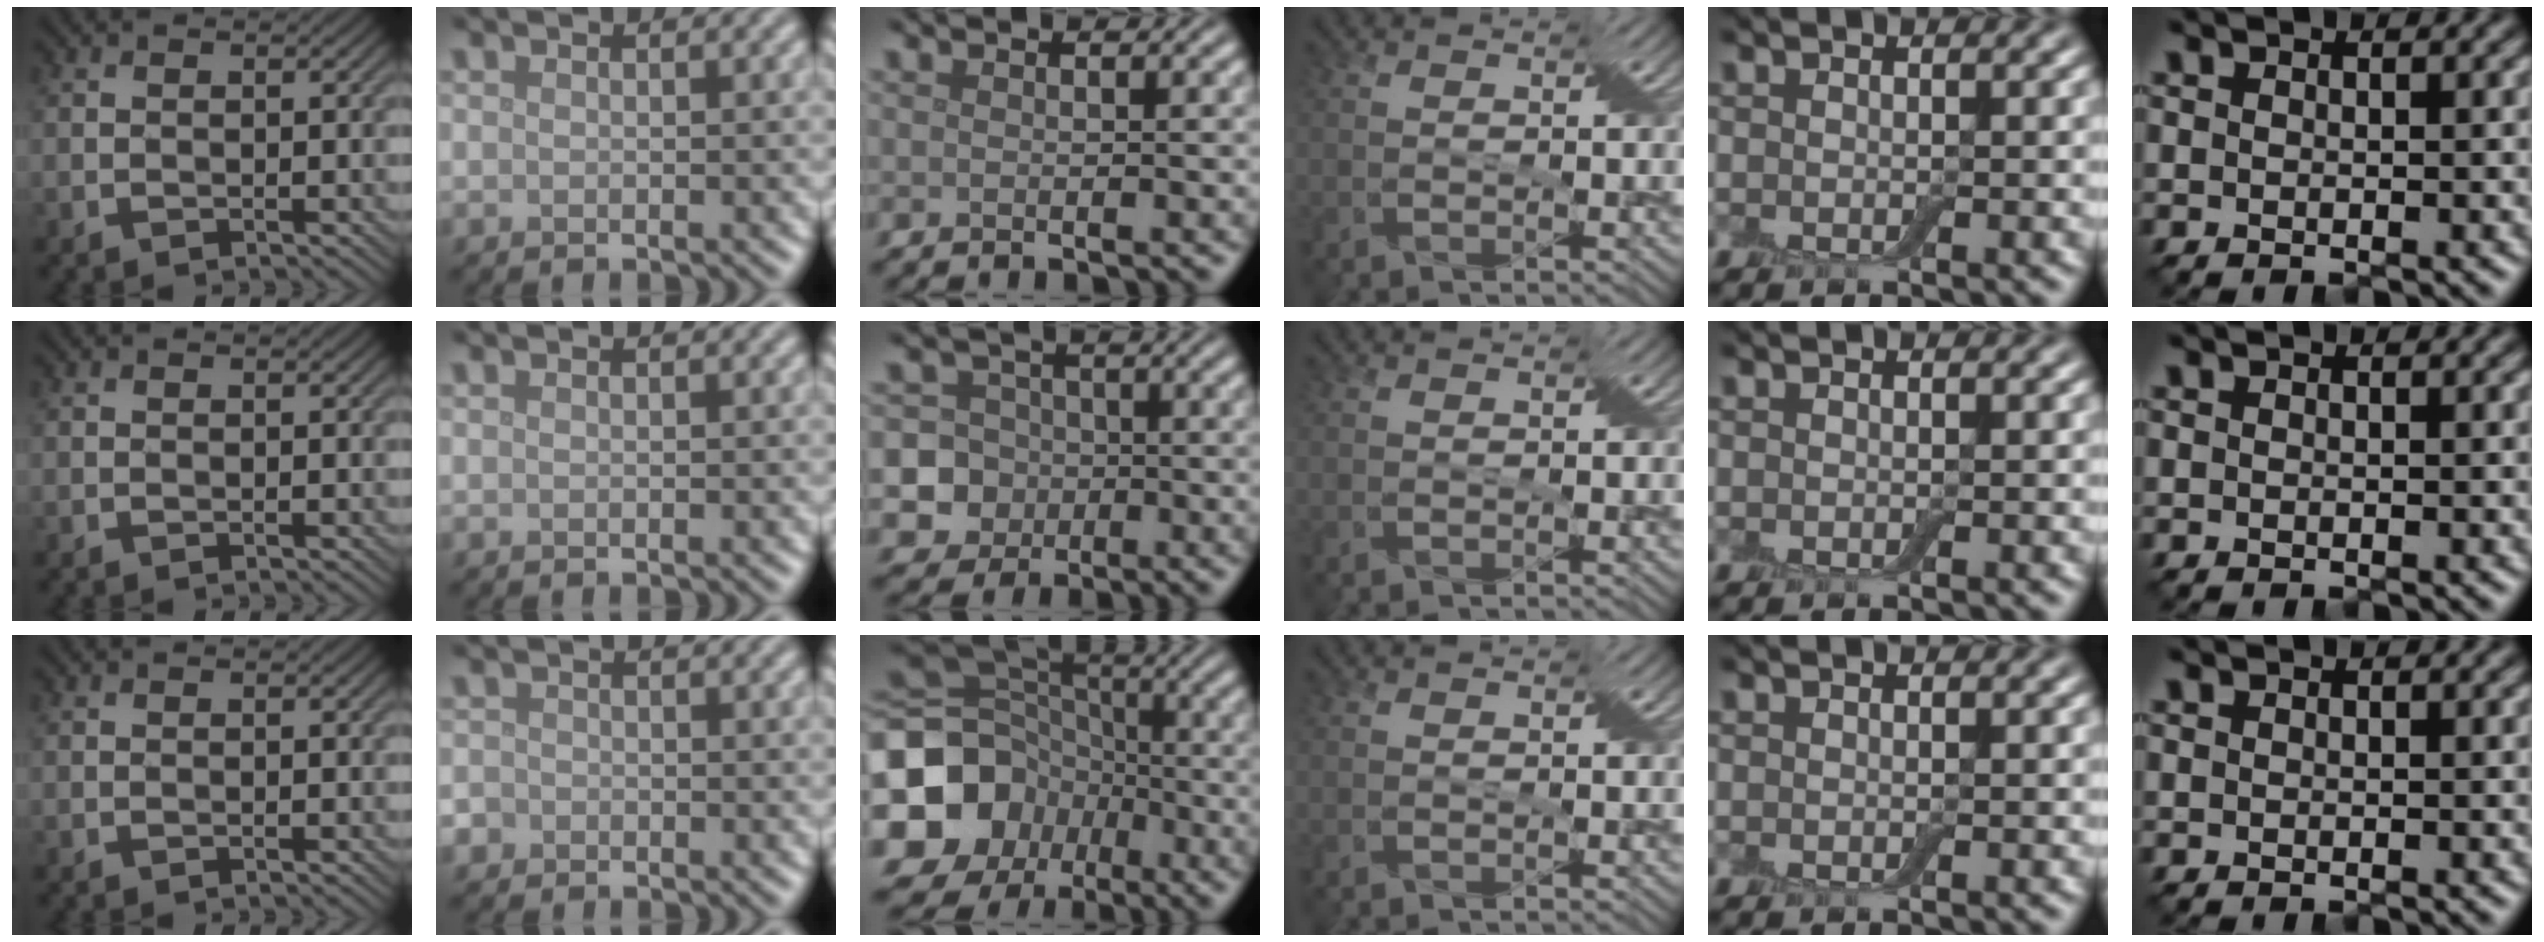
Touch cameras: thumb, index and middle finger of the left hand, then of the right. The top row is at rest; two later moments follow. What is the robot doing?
{"motion": "press", "object": "electronic device side button"}